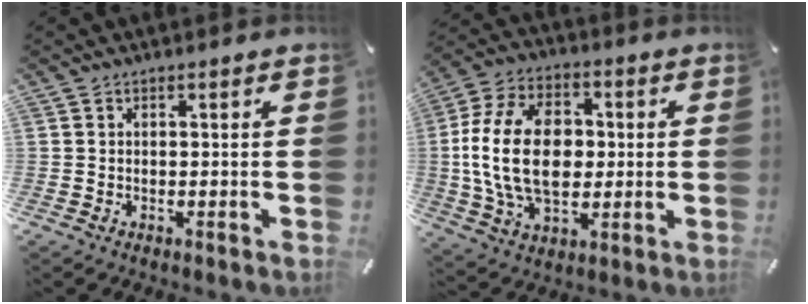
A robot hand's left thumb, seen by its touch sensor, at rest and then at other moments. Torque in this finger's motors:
{"motor_torque": [0.41, 2.13, 2.32, -0.44, 0.86]}